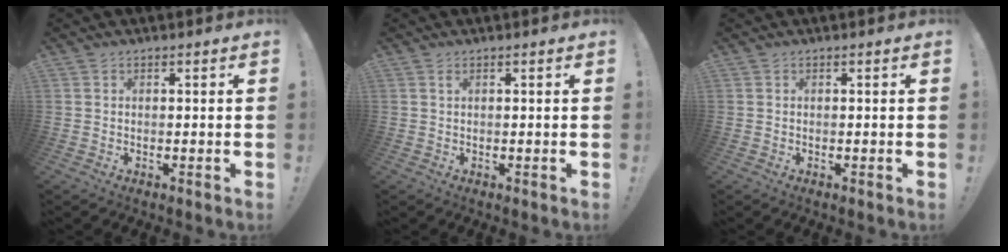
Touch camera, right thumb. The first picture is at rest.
{"total": 0.6, "force": [0.3, 0.1, 0.5], "torque": [-0.005, -0.001, 0.003]}
{"total": 0.0}